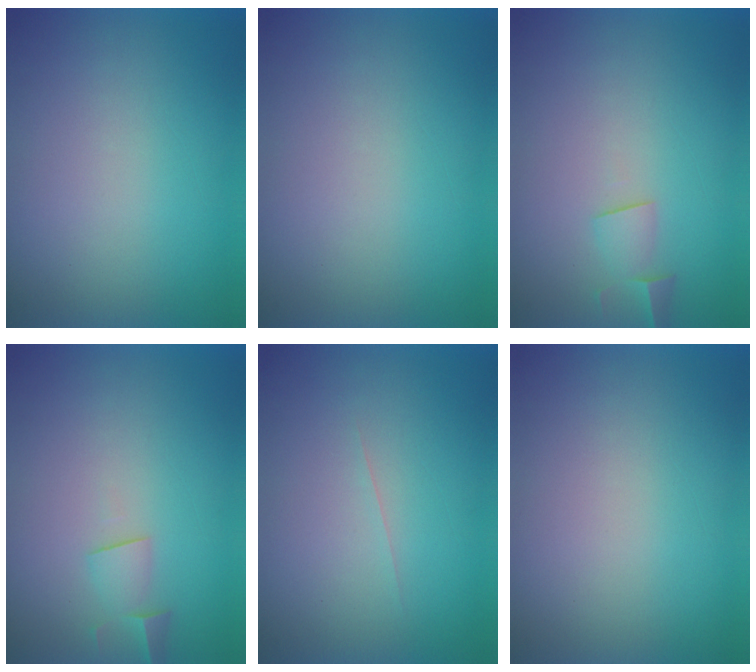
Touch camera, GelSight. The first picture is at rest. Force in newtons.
{"total": 1.3}
{"total": 2.2}
{"total": 1.9}
{"total": 1.2}
{"total": 1.0}